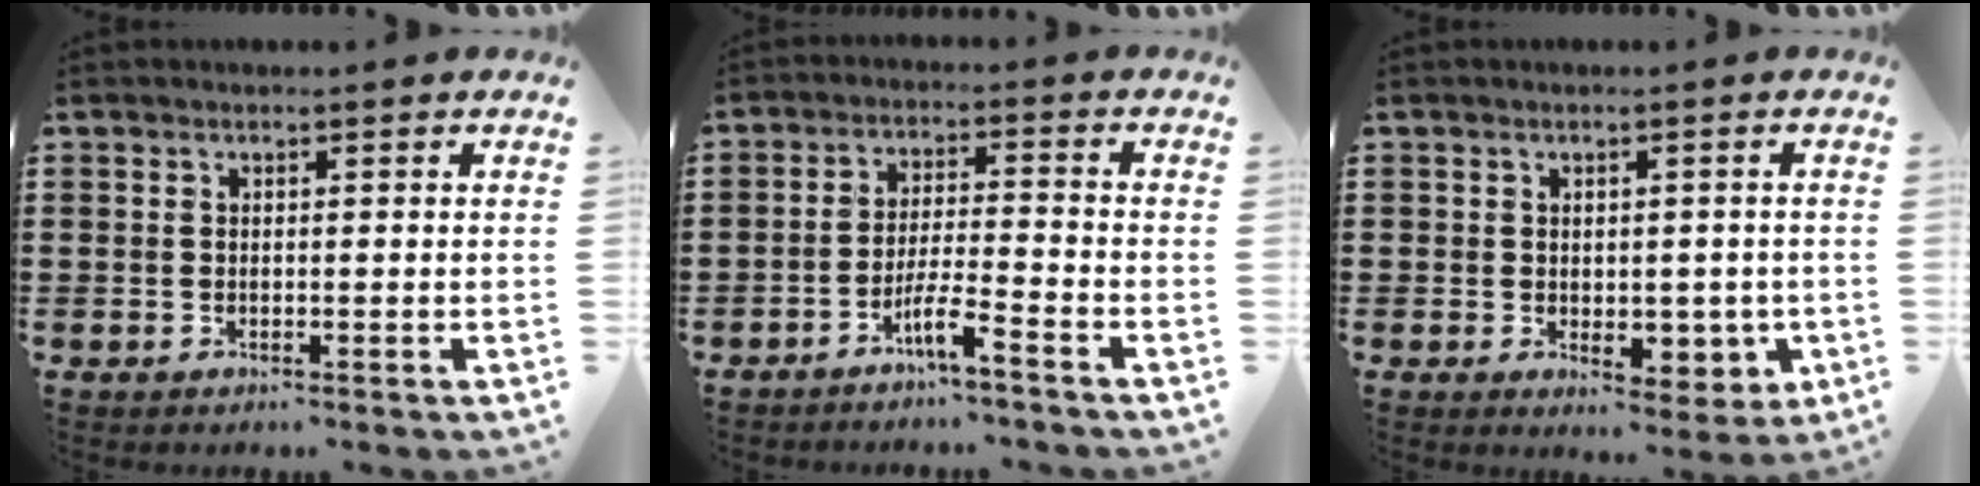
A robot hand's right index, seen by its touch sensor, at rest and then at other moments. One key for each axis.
{"total": 4.9, "fx": -3.7, "fy": 0.0, "fz": 3.2, "tx": -0.077, "ty": -0.008, "tz": -0.075}
{"total": 3.7, "fx": -0.1, "fy": 3.1, "fz": 2.0, "tx": -0.026, "ty": 0.004, "tz": -0.002}